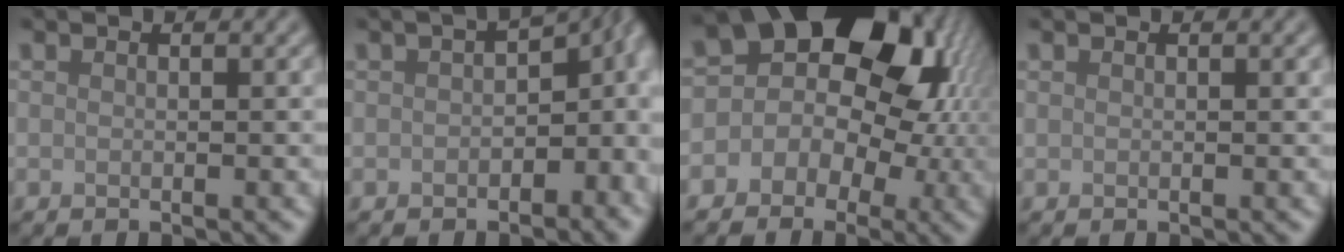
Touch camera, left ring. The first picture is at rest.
{"total": 7.3, "force": [-0.3, 4.6, 5.6], "torque": [-0.044, -0.006, -0.003]}
{"total": 18.4, "force": [4.5, 13.9, 11.3], "torque": [-0.135, 0.057, 0.039]}
{"total": 0.0}